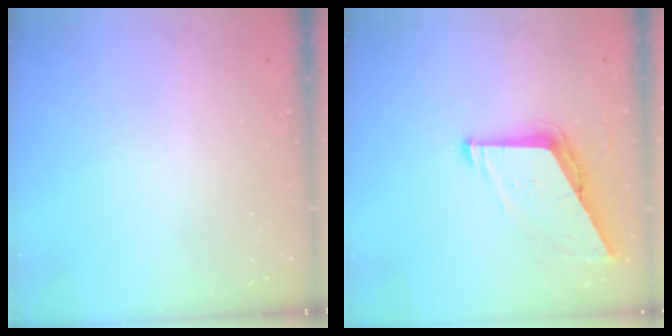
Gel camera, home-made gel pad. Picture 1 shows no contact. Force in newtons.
{"total": 7.7, "press": 7.7, "slide": 0.3}